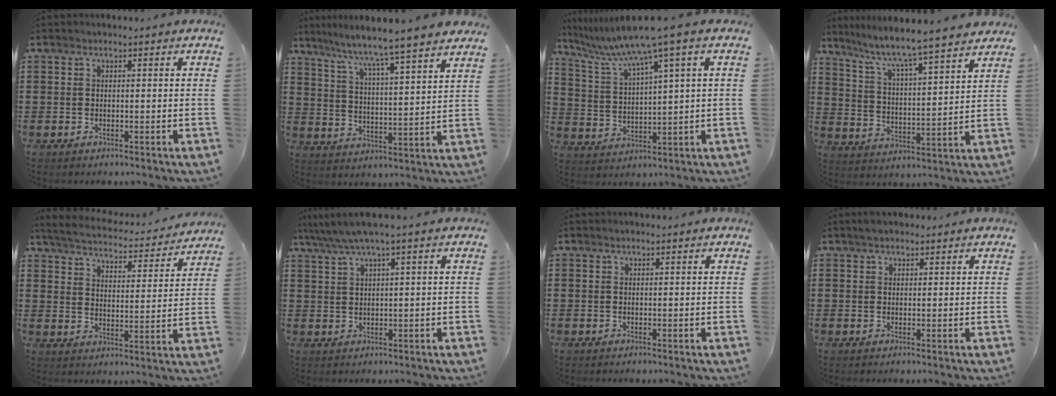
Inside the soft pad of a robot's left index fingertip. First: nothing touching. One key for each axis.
{"total": 6.0, "fx": 5.5, "fy": -1.2, "fz": 2.3, "tx": -0.069, "ty": -0.048, "tz": 0.084}
{"total": 8.7, "fx": 6.1, "fy": -0.4, "fz": 6.2, "tx": -0.148, "ty": -0.042, "tz": 0.097}
{"total": 6.0, "fx": 5.3, "fy": -0.5, "fz": 2.7, "tx": -0.075, "ty": -0.044, "tz": 0.084}
{"total": 4.6, "fx": 4.5, "fy": 0.1, "fz": 1.0, "tx": -0.045, "ty": -0.034, "tz": 0.073}
{"total": 3.5, "fx": 2.0, "fy": -0.2, "fz": 2.9, "tx": -0.060, "ty": -0.003, "tz": 0.033}
{"total": 0.0}
{"total": 1.5, "fx": 1.3, "fy": 0.5, "fz": 0.5, "tx": -0.012, "ty": 0.003, "tz": 0.025}